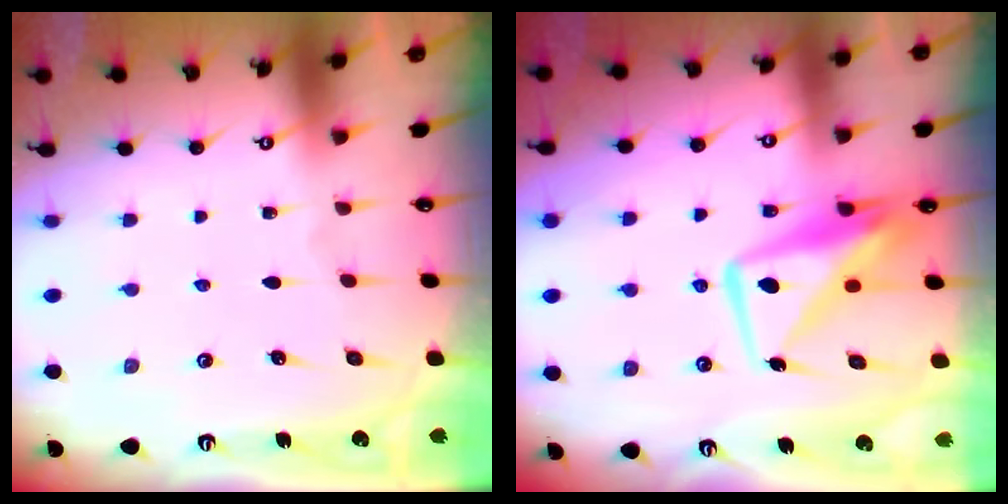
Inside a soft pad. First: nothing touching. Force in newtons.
{"total": 9.5, "press": 9.5, "slide": 0.9}